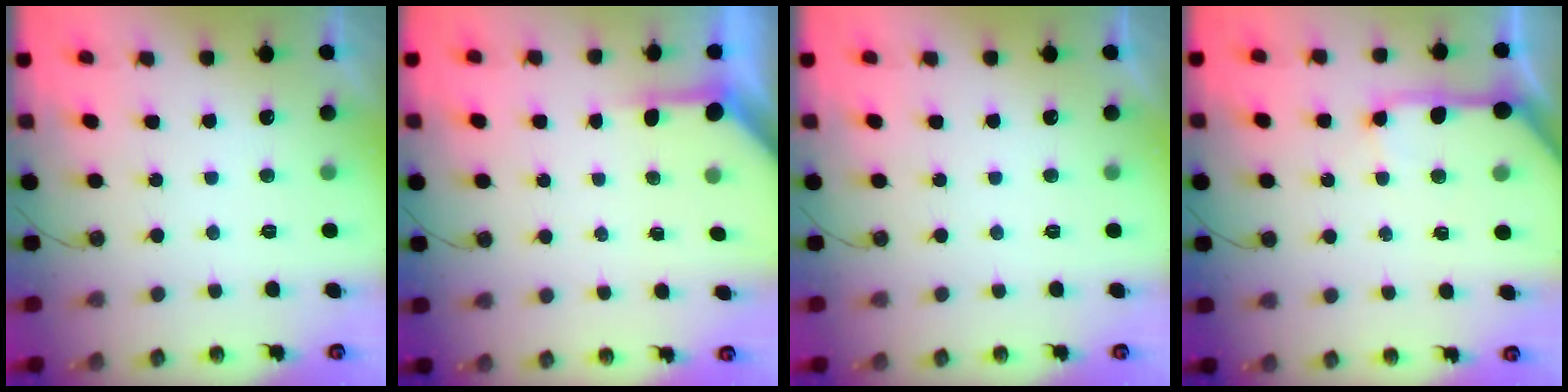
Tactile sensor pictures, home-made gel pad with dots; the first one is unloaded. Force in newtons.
{"total": 3.3, "press": 3.2, "slide": 0.3}
{"total": 0.0}
{"total": 11.0, "press": 10.9, "slide": 1.5}